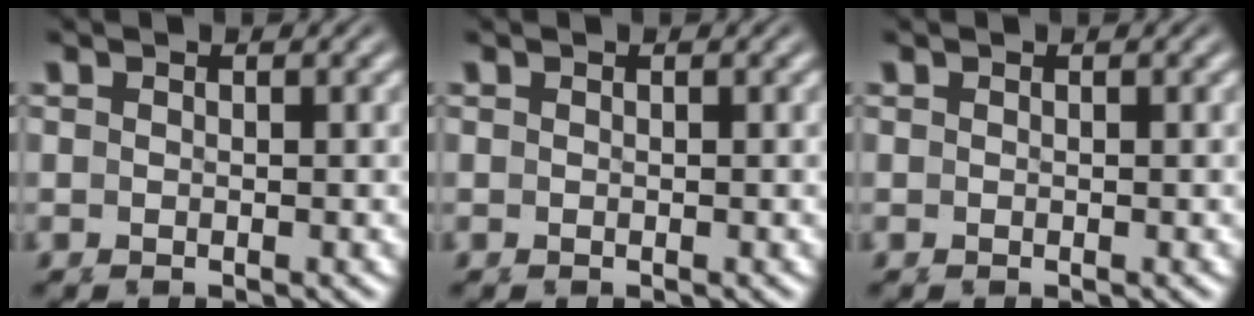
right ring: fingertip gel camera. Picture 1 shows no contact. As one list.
[{"total": 0.0}, {"total": 0.0}]